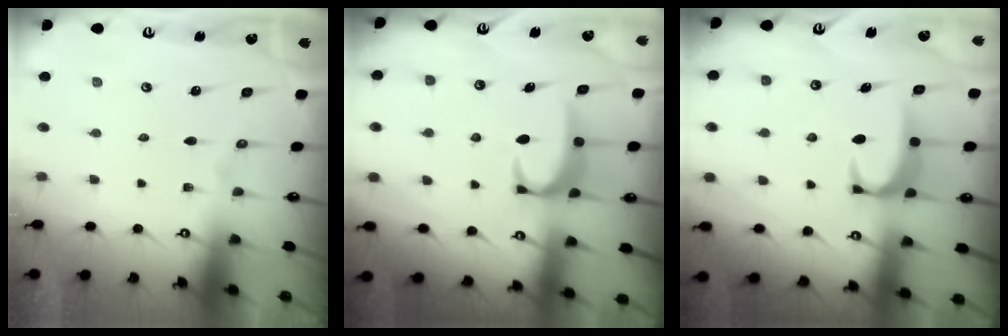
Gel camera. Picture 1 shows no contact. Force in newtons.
{"total": 2.9, "press": 2.9, "slide": 0.6}
{"total": 2.0, "press": 2.0, "slide": 0.6}